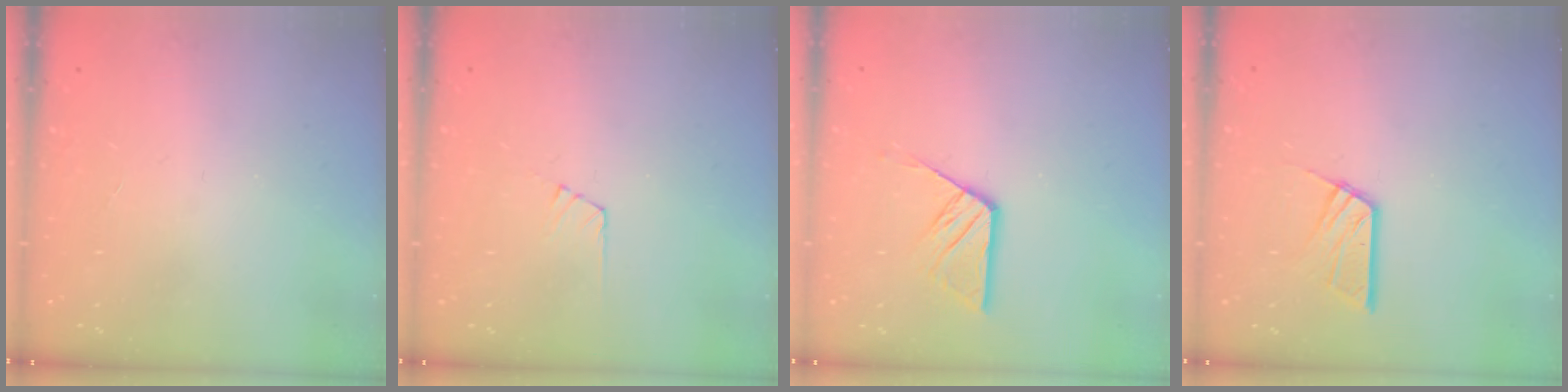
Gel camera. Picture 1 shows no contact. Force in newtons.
{"total": 3.7, "press": 3.6, "slide": 0.3}
{"total": 9.6, "press": 9.6, "slide": 0.5}
{"total": 10.5, "press": 10.5, "slide": 0.8}